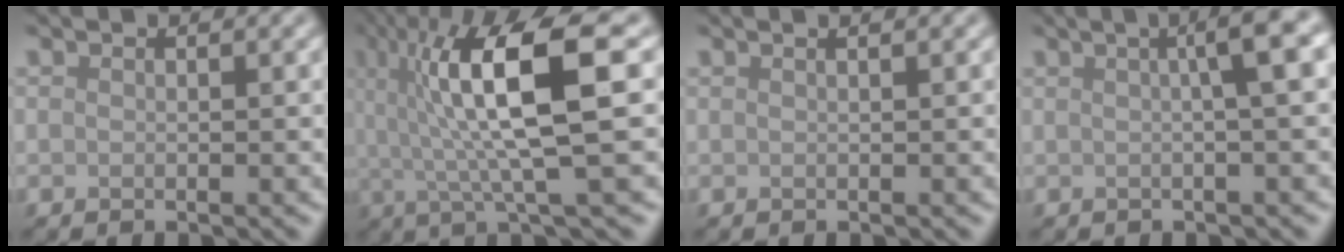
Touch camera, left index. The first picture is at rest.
{"total": 10.8, "force": [2.2, 2.3, 10.3], "torque": [-0.168, 0.006, 0.042]}
{"total": 1.7, "force": [0.8, 0.7, 1.2], "torque": [-0.005, 0.001, -0.005]}
{"total": 4.9, "force": [0.9, 1.0, 4.7], "torque": [-0.053, 0.019, 0.012]}